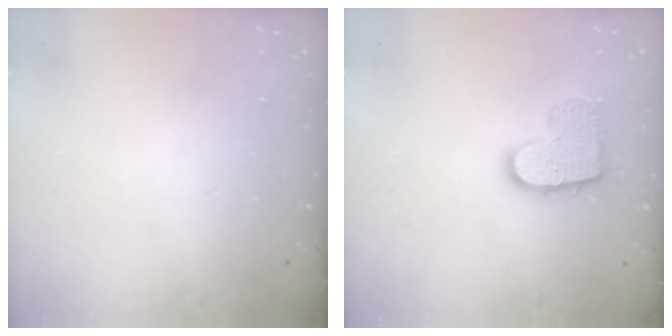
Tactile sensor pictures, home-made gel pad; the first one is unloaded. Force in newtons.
{"total": 12.0, "press": 12.0, "slide": 0.8}